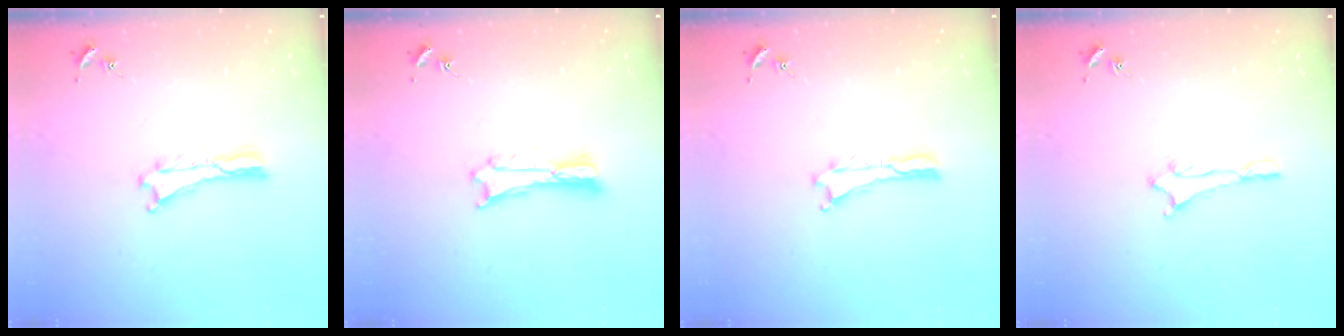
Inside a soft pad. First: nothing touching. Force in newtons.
{"total": 1.8, "press": 1.8, "slide": 0.3}
{"total": 0.0}
{"total": 1.5, "press": 1.5, "slide": 0.1}